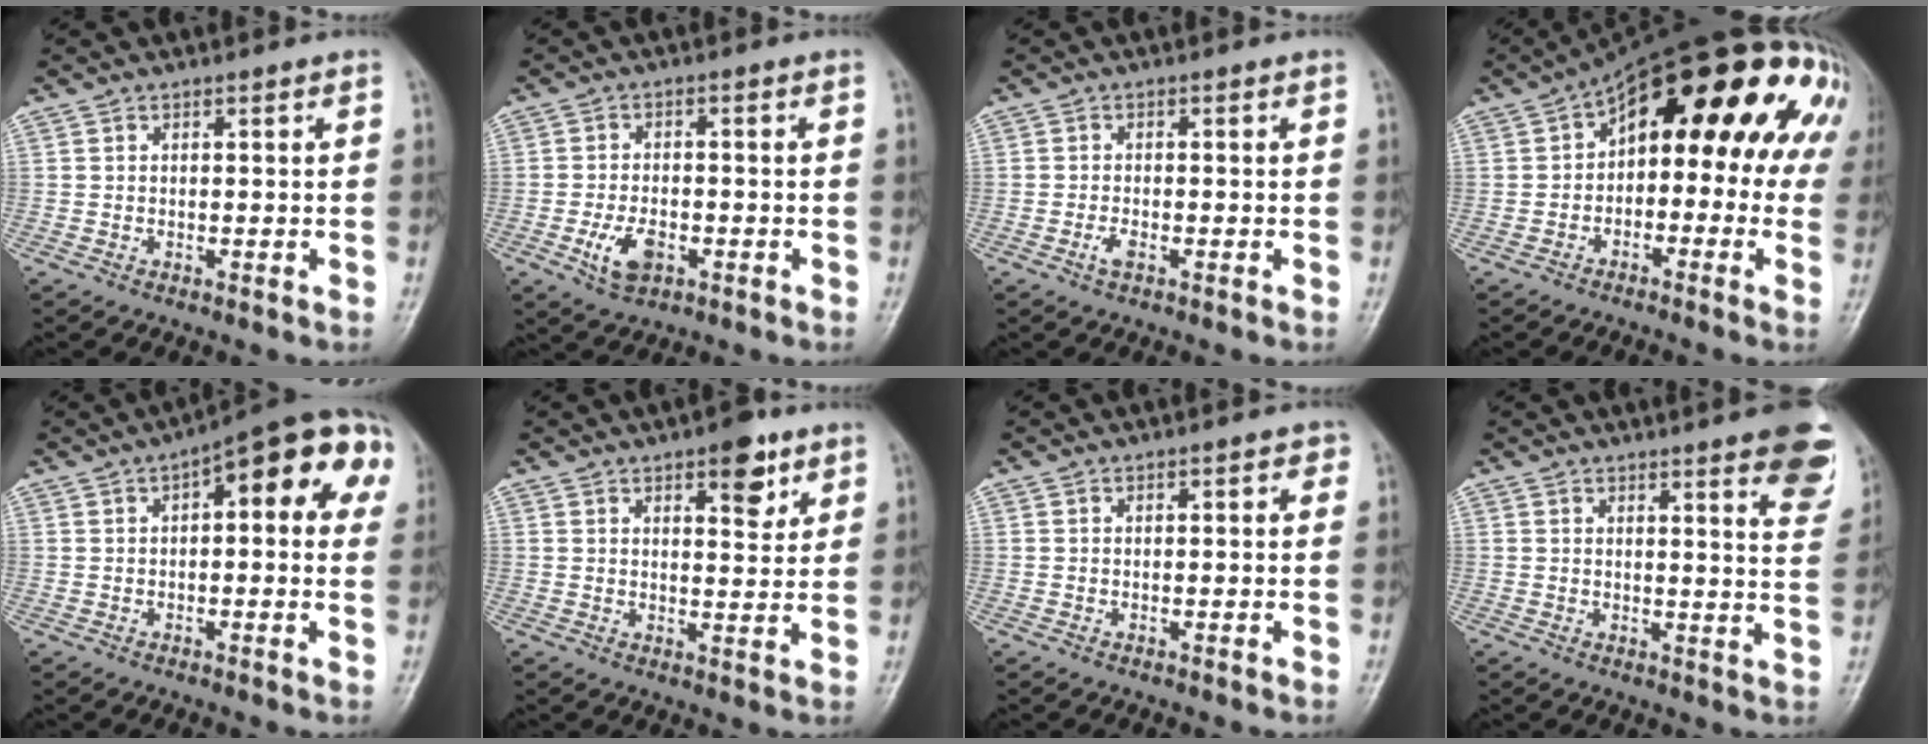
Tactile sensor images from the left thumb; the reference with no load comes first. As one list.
[{"total": 5.7, "force": [-2.5, 3.3, 3.9], "torque": [-0.073, 0.007, -0.042]}, {"total": 1.7, "force": [-1.1, 0.7, 1.1], "torque": [-0.029, 0.004, -0.022]}, {"total": 20.9, "force": [3.8, 10.8, 17.5], "torque": [-0.192, 0.048, 0.035]}, {"total": 15.7, "force": [4.9, 6.1, 13.6], "torque": [-0.139, 0.025, 0.046]}, {"total": 6.7, "force": [3.9, 2.9, 4.6], "torque": [-0.040, -0.021, 0.048]}, {"total": 1.6, "force": [0.5, 0.9, 1.3], "torque": [-0.006, 0.003, 0.001]}, {"total": 12.5, "force": [7.8, 2.5, 9.4], "torque": [-0.087, -0.034, 0.080]}]